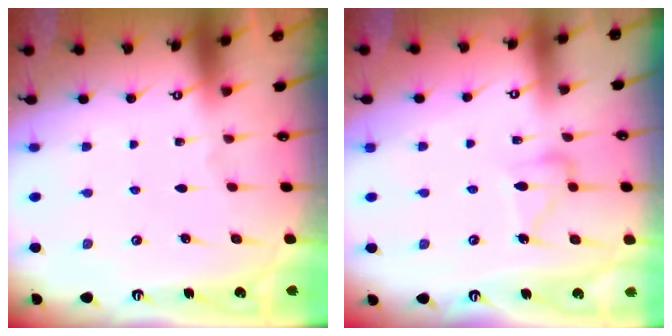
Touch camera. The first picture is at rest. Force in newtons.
{"total": 8.8, "press": 8.8, "slide": 0.7}